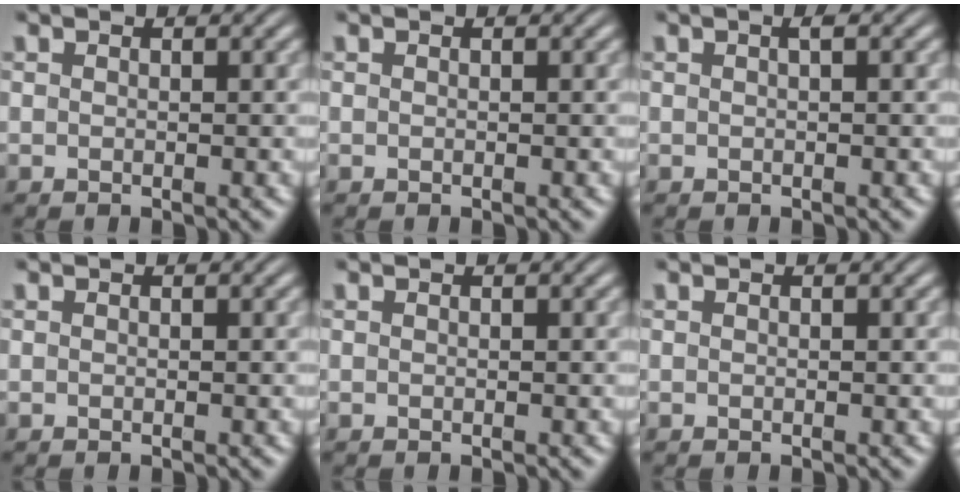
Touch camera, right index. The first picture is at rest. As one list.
[{"total": 0.0}, {"total": 0.5, "force": [-0.1, -0.1, 0.5], "torque": [-0.008, 0.006, -0.002]}, {"total": 0.0}, {"total": 0.0}, {"total": 0.0}]